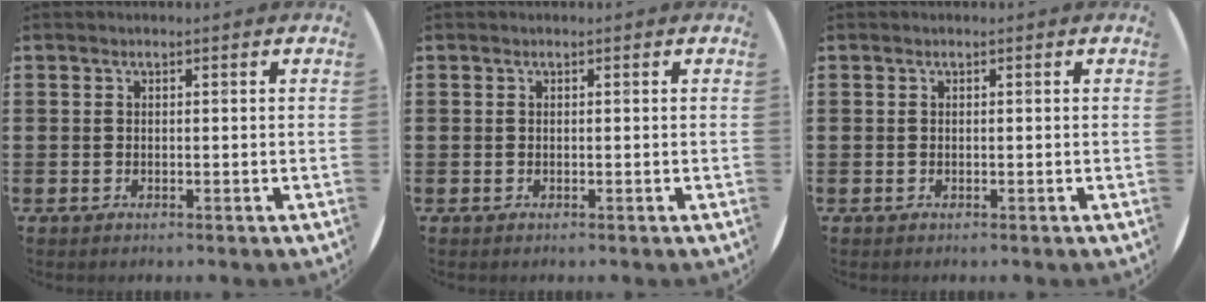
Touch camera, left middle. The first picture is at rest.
{"total": 0.0}
{"total": 0.0}